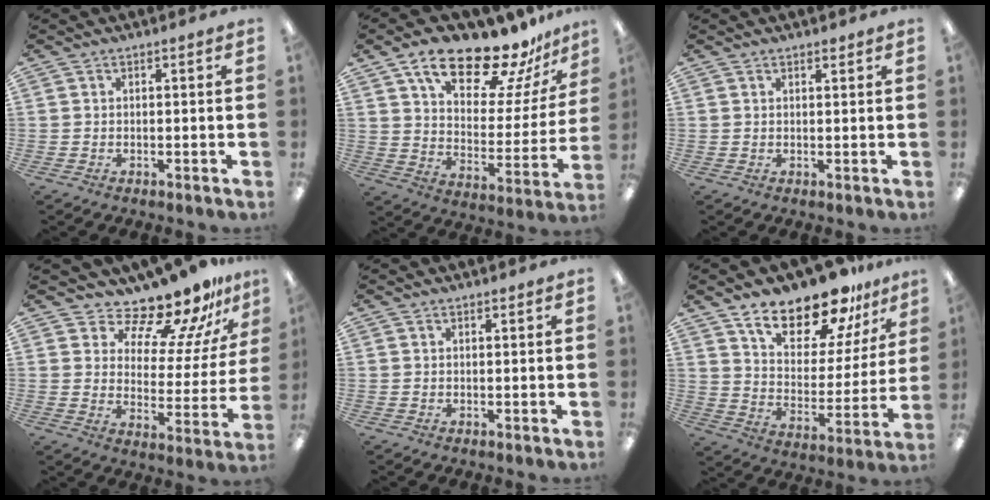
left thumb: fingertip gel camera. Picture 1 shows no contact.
{"total": 20.7, "force": [15.6, 7.5, 11.3], "torque": [-0.179, -0.101, 0.264]}
{"total": 1.2, "force": [1.1, 0.4, 0.3], "torque": [-0.007, -0.001, 0.020]}
{"total": 13.1, "force": [12.1, 3.1, 4.2], "torque": [-0.082, -0.108, 0.206]}
{"total": 0.6, "force": [0.5, 0.1, 0.0], "torque": [-0.001, 0.002, 0.010]}
{"total": 18.0, "force": [14.8, 6.6, 7.8], "torque": [-0.136, -0.104, 0.257]}